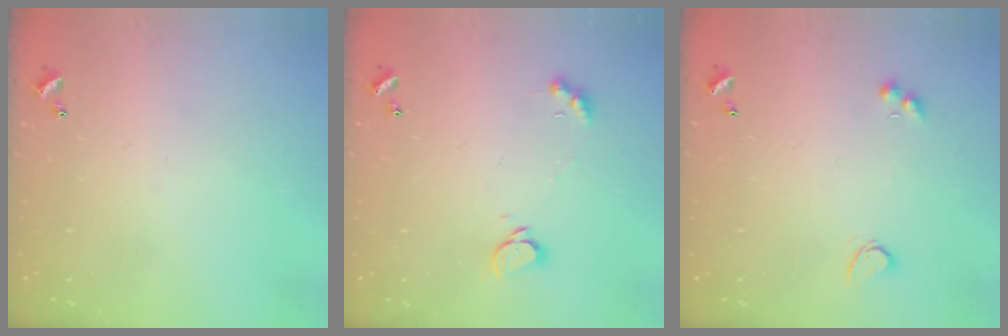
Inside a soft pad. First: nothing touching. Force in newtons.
{"total": 2.1, "press": 2.1, "slide": 0.3}
{"total": 3.1, "press": 2.9, "slide": 1.0}